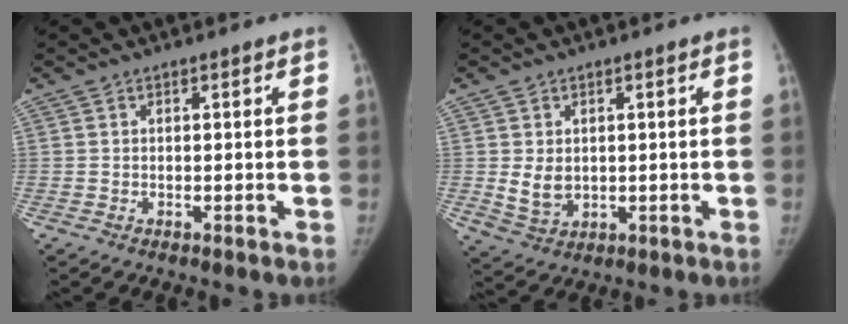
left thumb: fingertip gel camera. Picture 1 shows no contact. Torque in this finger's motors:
{"motor_torque": [0.52, 0.61, -0.16, -0.02, 0.02]}